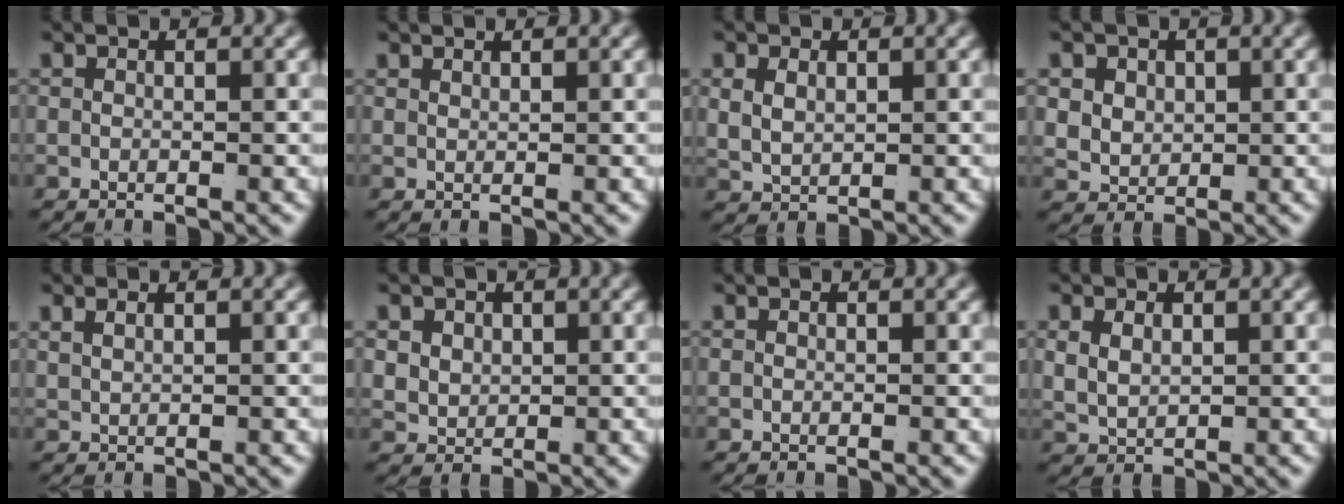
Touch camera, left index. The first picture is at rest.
{"total": 1.0, "force": [0.8, -0.6, 0.0], "torque": [0.007, -0.002, 0.021]}
{"total": 2.7, "force": [0.8, 2.1, 1.5], "torque": [-0.040, -0.008, 0.027]}
{"total": 4.4, "force": [0.8, 3.9, 1.8], "torque": [-0.053, -0.021, 0.027]}
{"total": 1.0, "force": [0.9, -0.3, 0.3], "torque": [-0.005, -0.001, 0.028]}
{"total": 3.1, "force": [0.9, 2.6, 1.3], "torque": [-0.043, -0.019, 0.032]}
{"total": 0.0}
{"total": 3.0, "force": [0.8, 2.4, 1.6], "torque": [-0.045, -0.010, 0.027]}